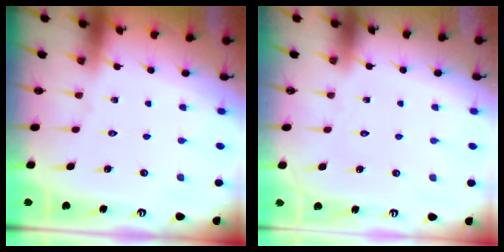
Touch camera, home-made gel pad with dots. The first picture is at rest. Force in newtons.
{"total": 1.5, "press": 1.5, "slide": 0.0}